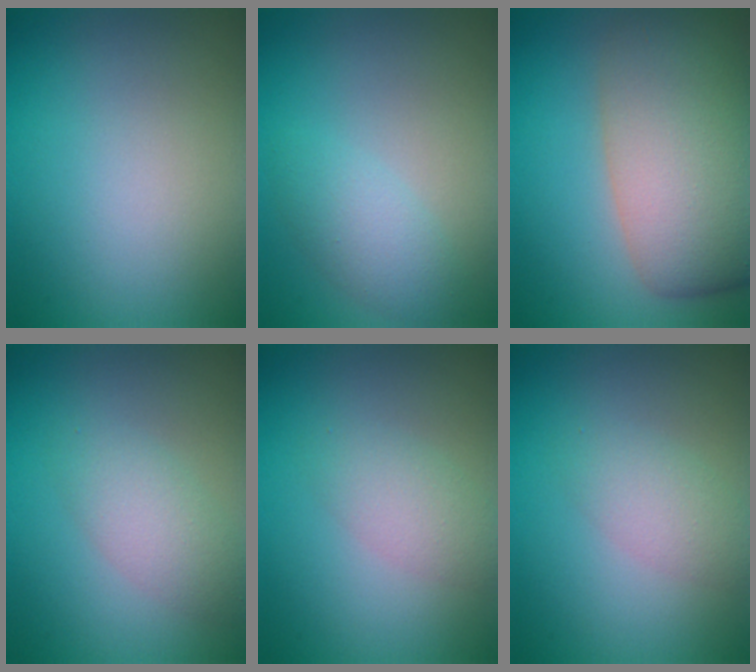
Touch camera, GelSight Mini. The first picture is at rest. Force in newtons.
{"total": 2.5, "press": 2.5, "slide": 0.1}
{"total": 10.6, "press": 10.6, "slide": 0.8}
{"total": 2.8, "press": 2.8, "slide": 0.2}
{"total": 2.4, "press": 2.4, "slide": 0.2}
{"total": 2.4, "press": 2.4, "slide": 0.2}